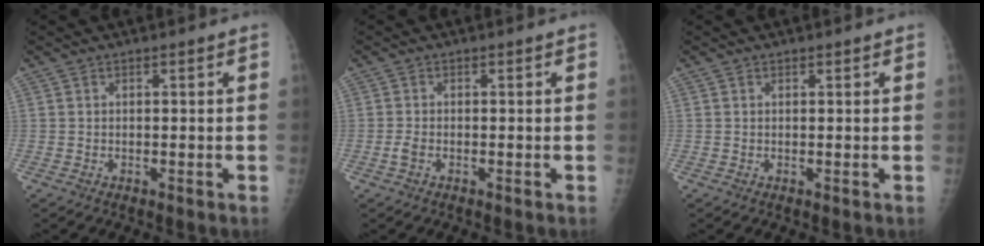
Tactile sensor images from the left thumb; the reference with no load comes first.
{"total": 1.5, "force": [-0.7, 0.8, 1.1], "torque": [-0.027, 0.000, -0.015]}
{"total": 0.0}